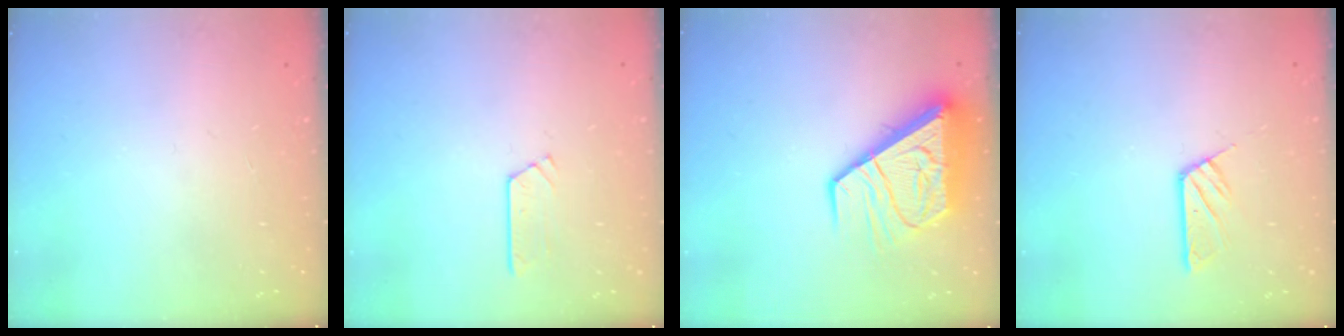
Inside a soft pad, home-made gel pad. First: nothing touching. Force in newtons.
{"total": 2.8, "press": 2.8, "slide": 0.3}
{"total": 13.8, "press": 13.7, "slide": 1.6}
{"total": 6.2, "press": 6.2, "slide": 0.1}